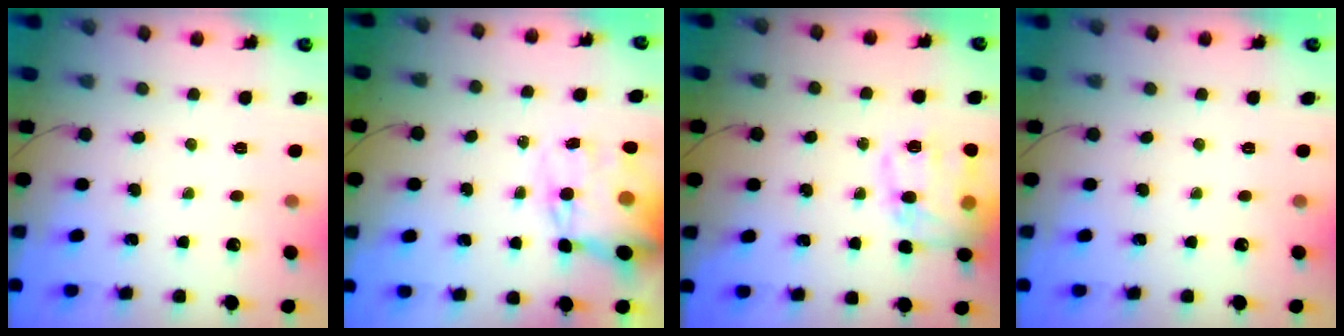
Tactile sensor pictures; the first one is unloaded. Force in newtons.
{"total": 15.0, "press": 14.6, "slide": 3.4}
{"total": 17.0, "press": 16.9, "slide": 2.3}
{"total": 0.0}